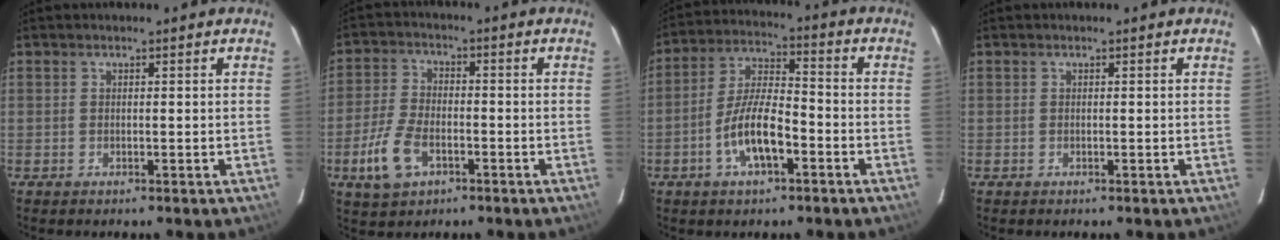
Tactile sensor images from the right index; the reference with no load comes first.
{"total": 9.0, "force": [-4.0, 5.0, 6.3], "torque": [-0.146, -0.002, -0.071]}
{"total": 10.2, "force": [-4.4, 3.5, 8.6], "torque": [-0.176, 0.005, -0.079]}
{"total": 0.0}